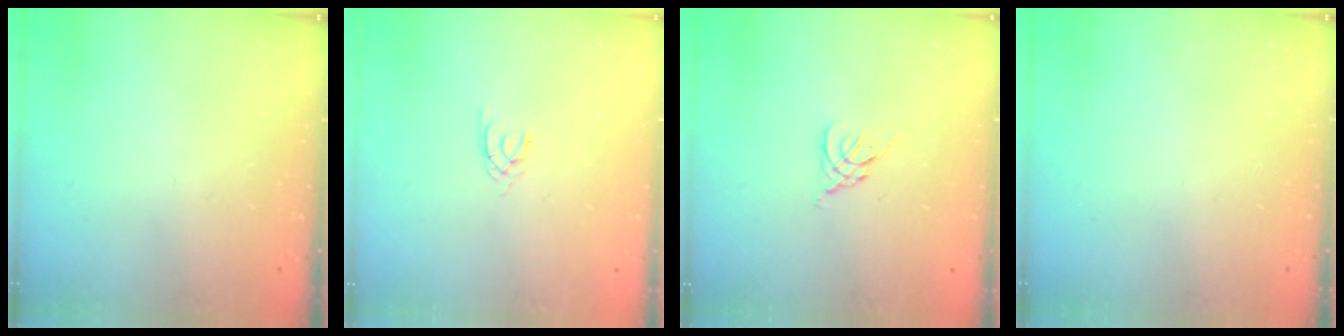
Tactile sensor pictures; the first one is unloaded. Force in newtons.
{"total": 1.3, "press": 1.2, "slide": 0.3}
{"total": 2.6, "press": 2.5, "slide": 0.7}
{"total": 0.0}